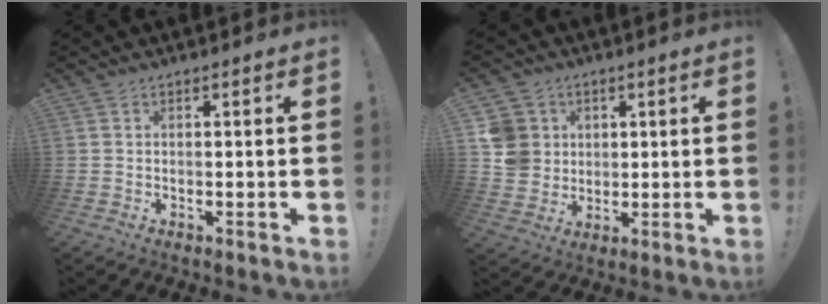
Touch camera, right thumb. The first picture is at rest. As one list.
[{"total": 9.9, "force": [2.6, 9.2, 2.8], "torque": [-0.051, -0.010, 0.055]}]